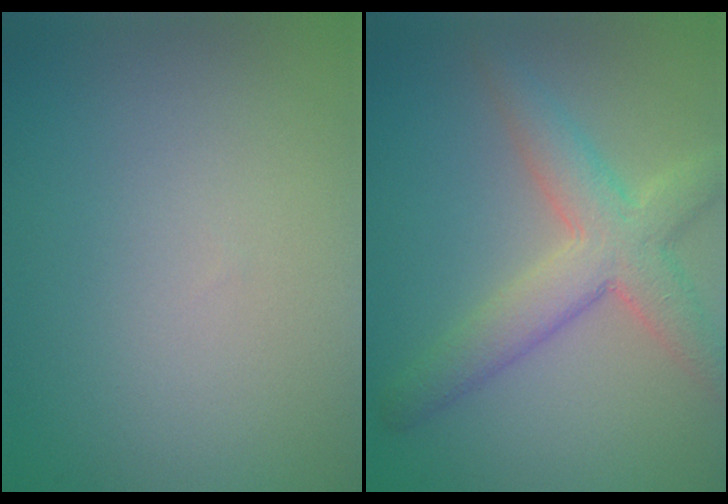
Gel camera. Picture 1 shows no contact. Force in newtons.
{"total": 5.2, "press": 5.2, "slide": 0.5}